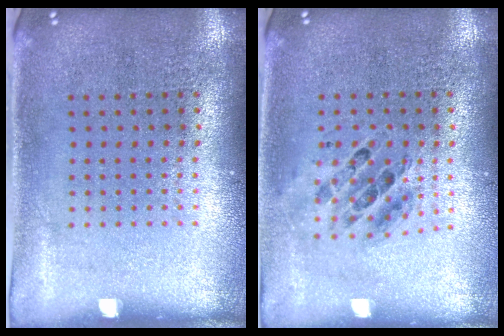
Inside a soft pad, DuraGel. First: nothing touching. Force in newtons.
{"total": 0.8, "press": 0.8, "slide": 0.1}